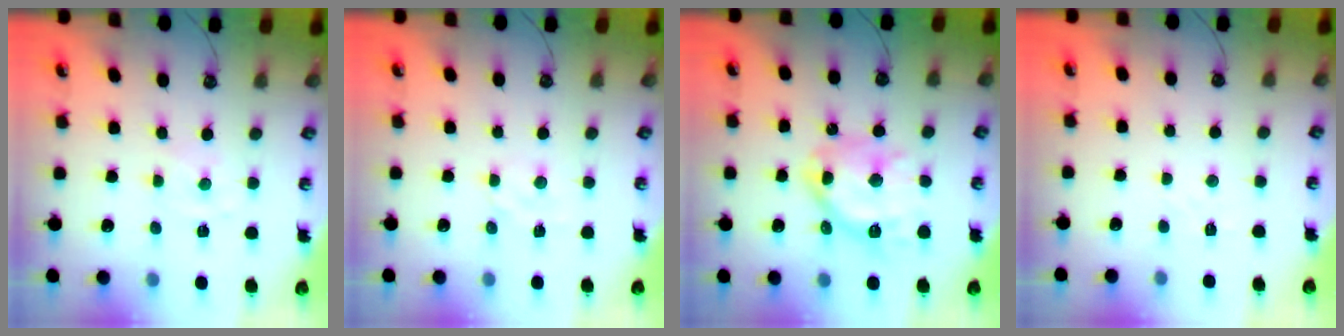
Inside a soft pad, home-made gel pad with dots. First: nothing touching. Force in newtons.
{"total": 2.0, "press": 2.0, "slide": 0.3}
{"total": 15.1, "press": 15.0, "slide": 0.9}
{"total": 2.4, "press": 2.4, "slide": 0.4}